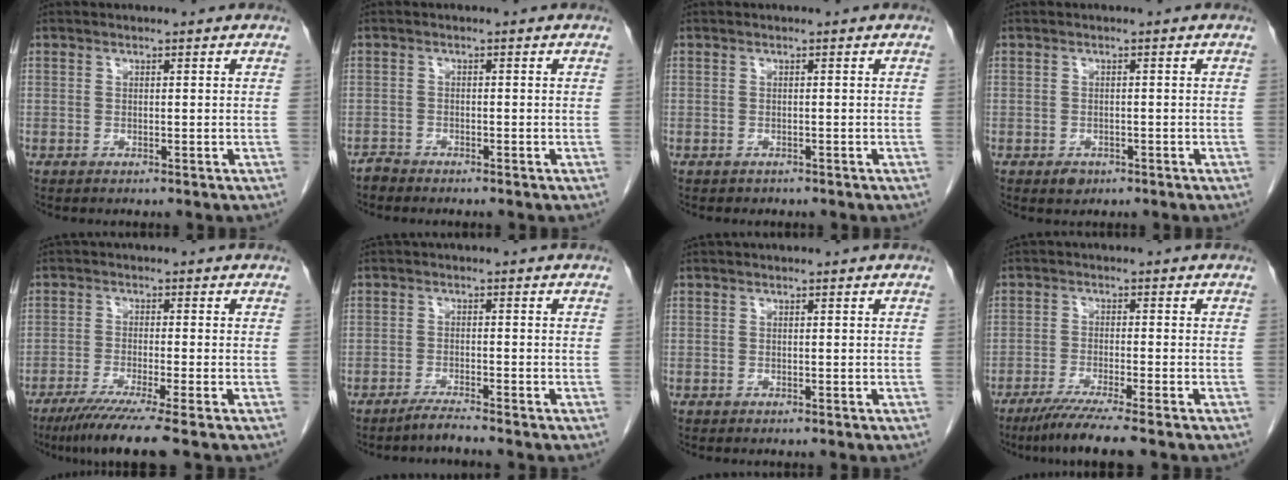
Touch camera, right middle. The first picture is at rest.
{"total": 1.3, "force": [-1.2, 0.2, -0.2], "torque": [0.004, -0.001, -0.025]}
{"total": 1.1, "force": [-0.9, 0.6, 0.2], "torque": [-0.014, 0.000, -0.011]}
{"total": 1.6, "force": [-1.0, 1.1, 0.6], "torque": [-0.012, 0.001, -0.009]}
{"total": 7.8, "force": [-5.8, -1.3, 5.1], "torque": [-0.080, -0.025, -0.098]}
{"total": 2.3, "force": [-2.1, -0.7, 0.6], "torque": [-0.016, -0.008, -0.044]}
{"total": 0.0}
{"total": 6.4, "force": [-5.0, -0.9, 3.9], "torque": [-0.066, -0.020, -0.088]}